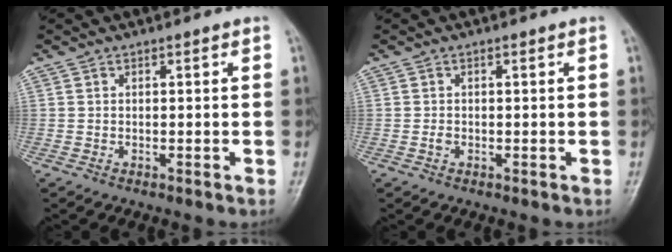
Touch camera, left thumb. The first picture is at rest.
{"total": 0.9, "force": [-0.2, 0.6, 0.6], "torque": [-0.008, 0.000, -0.004]}